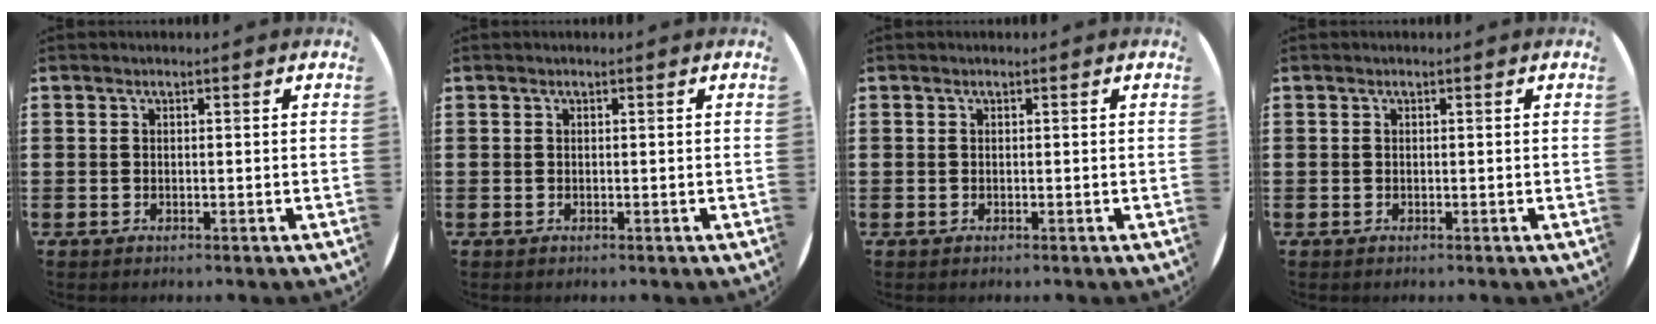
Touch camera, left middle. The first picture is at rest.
{"total": 0.0}
{"total": 0.0}
{"total": 0.0}